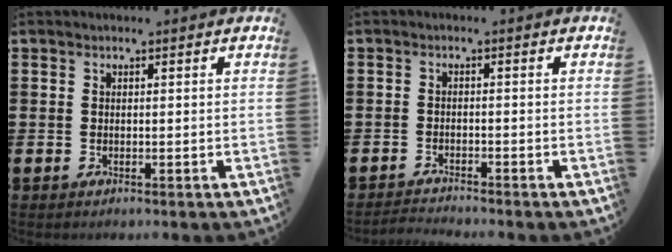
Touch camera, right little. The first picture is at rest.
{"total": 1.5, "force": [-1.5, -0.1, 0.1], "torque": [-0.003, 0.002, -0.029]}